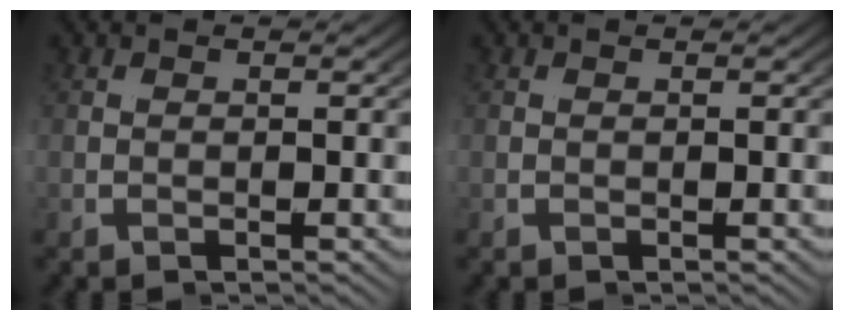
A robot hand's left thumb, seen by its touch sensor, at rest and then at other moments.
{"total": 0.0}